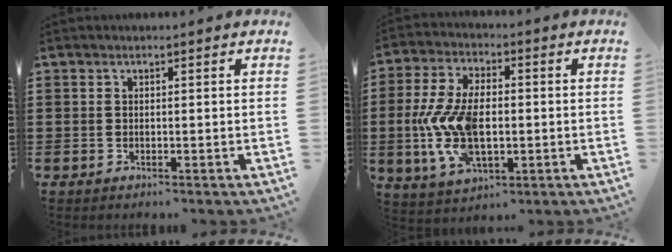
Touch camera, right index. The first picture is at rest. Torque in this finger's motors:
{"motor_torque": [2.14, 0.00, 1.05, 0.21]}